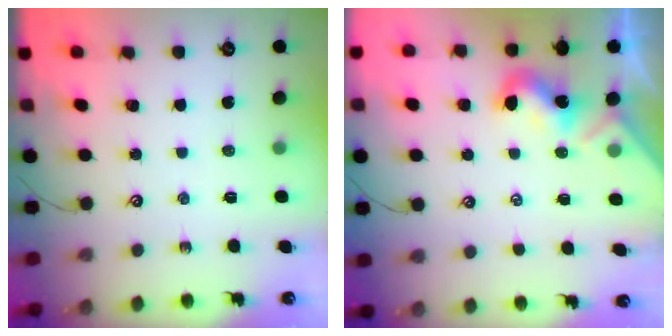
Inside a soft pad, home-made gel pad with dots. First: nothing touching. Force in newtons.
{"total": 1.8, "press": 1.8, "slide": 0.5}